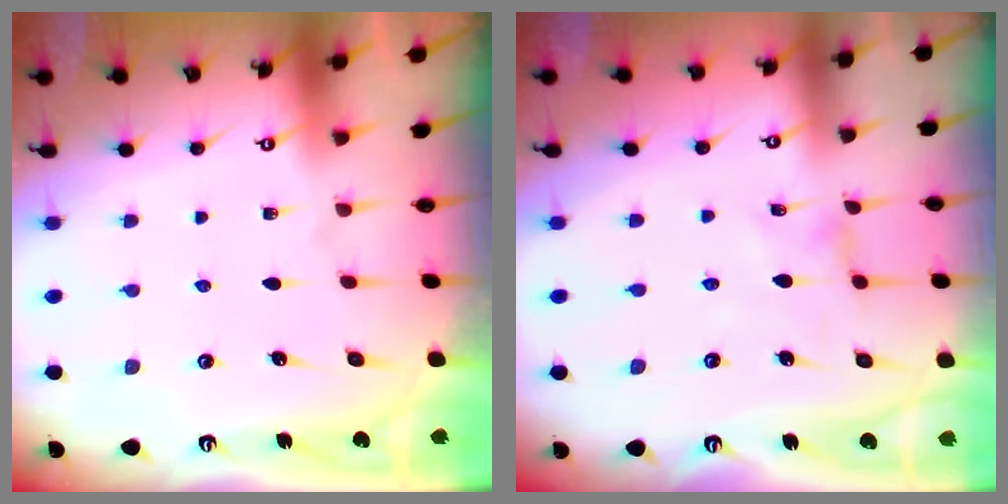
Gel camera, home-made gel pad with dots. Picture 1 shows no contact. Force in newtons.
{"total": 0.8, "press": 0.8, "slide": 0.3}